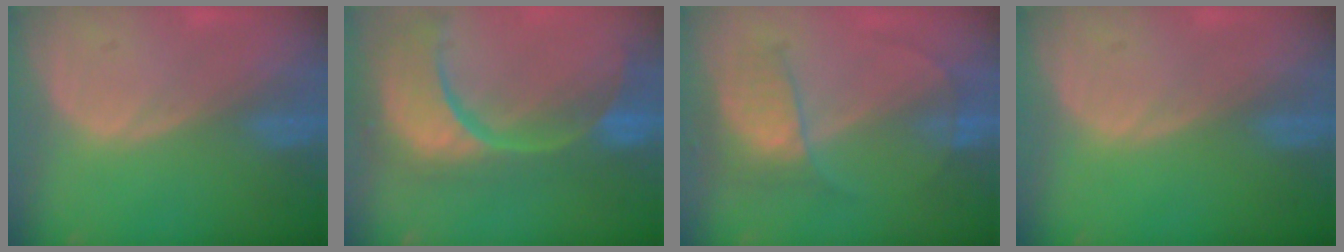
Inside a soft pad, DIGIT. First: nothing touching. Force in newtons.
{"total": 14.2, "press": 11.3, "slide": 8.7}
{"total": 6.6, "press": 5.7, "slide": 3.2}
{"total": 0.0}